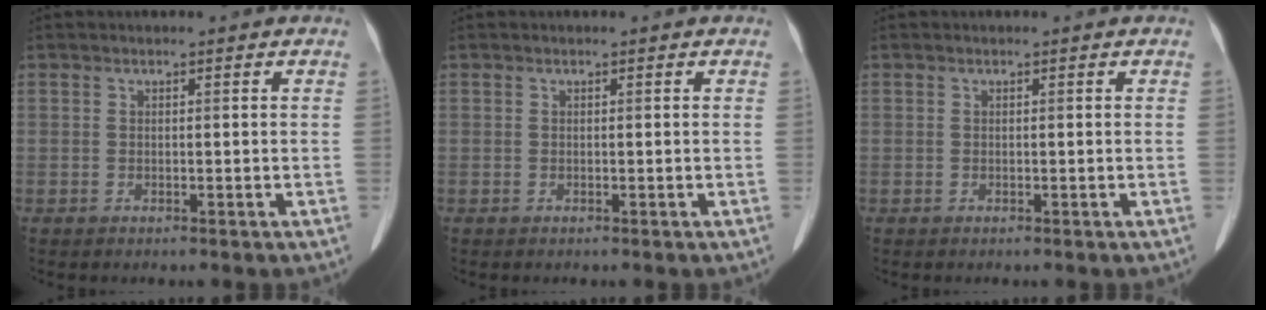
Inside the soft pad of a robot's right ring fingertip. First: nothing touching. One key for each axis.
{"total": 0.0}
{"total": 0.0}